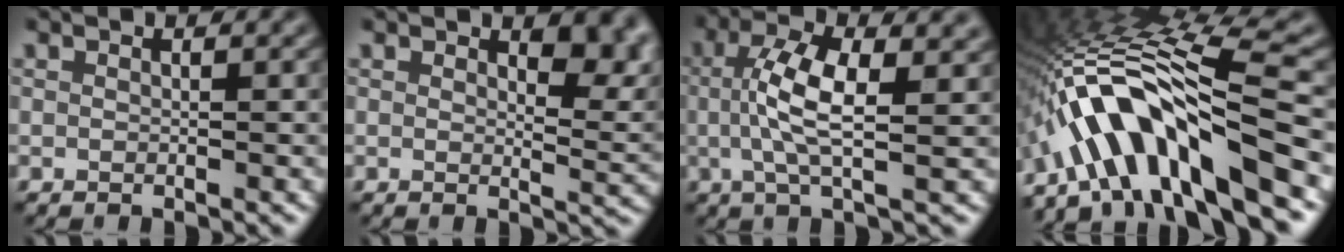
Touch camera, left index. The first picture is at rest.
{"total": 5.0, "force": [2.3, 2.3, 3.8], "torque": [-0.048, -0.008, 0.035]}
{"total": 7.0, "force": [0.3, 2.4, 6.5], "torque": [-0.136, 0.011, 0.003]}
{"total": 13.6, "force": [-6.4, 3.1, 11.5], "torque": [-0.203, 0.029, -0.096]}